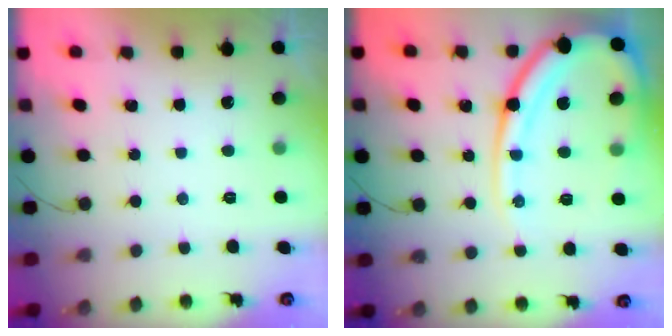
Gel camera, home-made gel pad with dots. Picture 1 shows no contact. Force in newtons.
{"total": 18.1, "press": 18.0, "slide": 2.0}